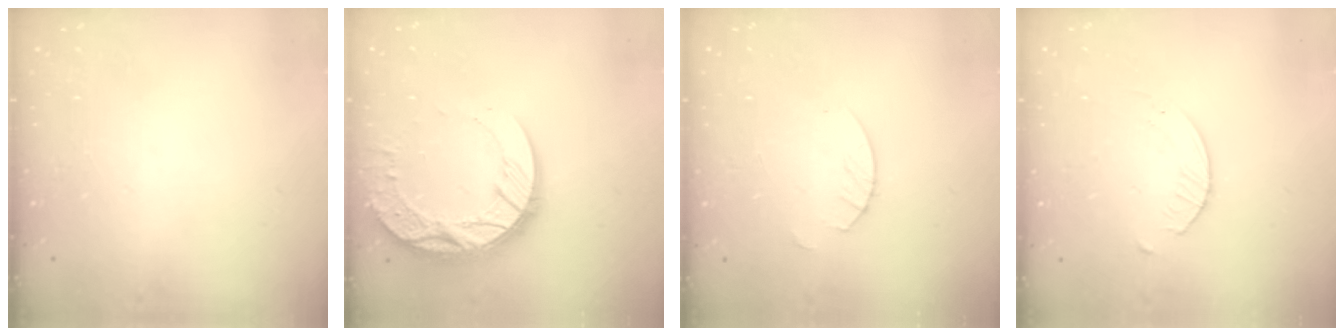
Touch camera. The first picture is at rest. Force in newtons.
{"total": 14.6, "press": 14.5, "slide": 1.1}
{"total": 2.7, "press": 2.7, "slide": 0.2}
{"total": 2.8, "press": 2.7, "slide": 0.3}